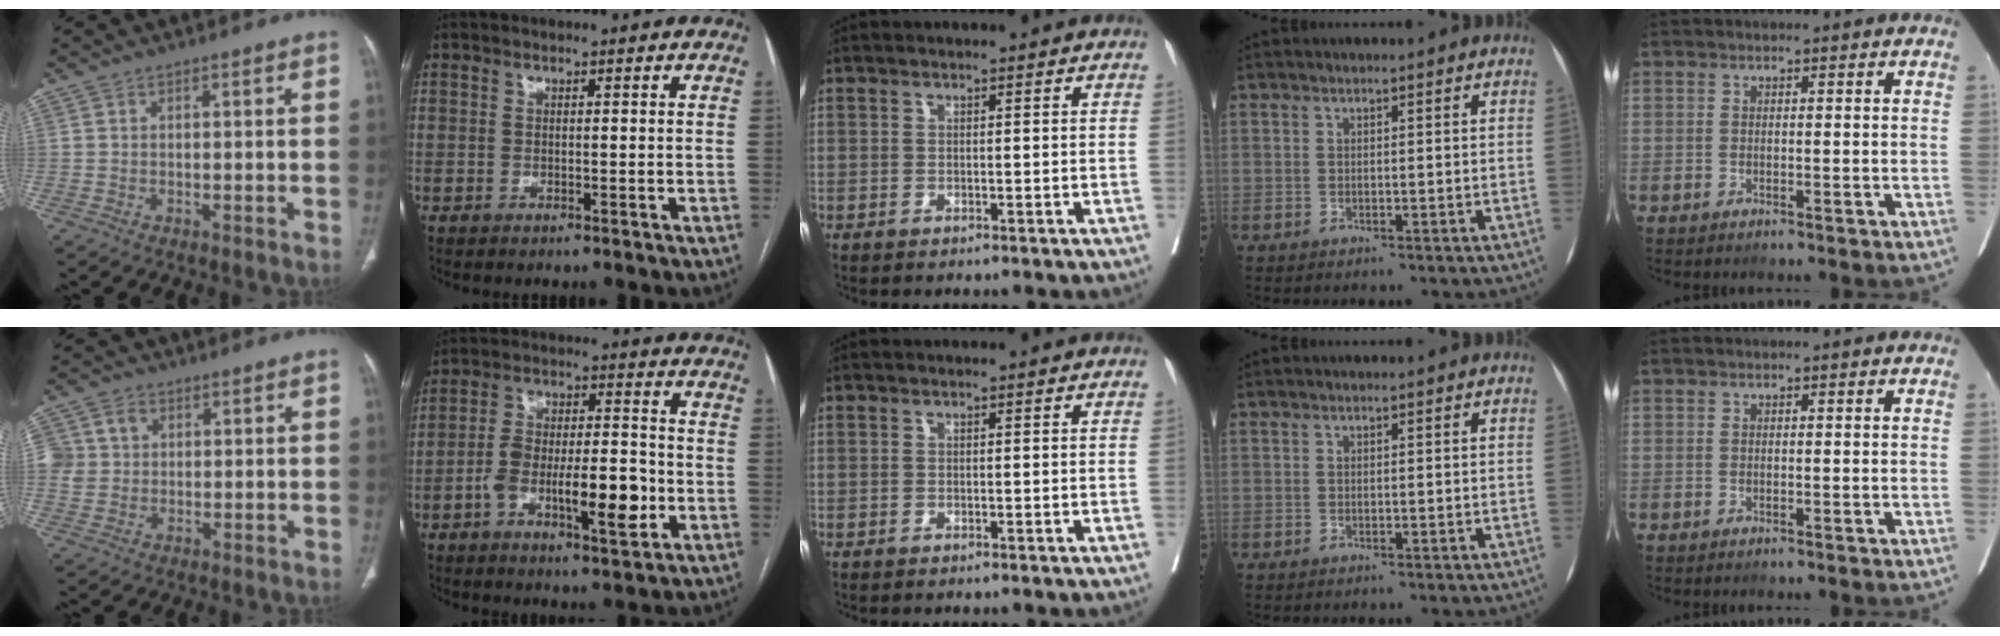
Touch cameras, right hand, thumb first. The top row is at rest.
{"thumb": {"total": 7.3, "force": [1.4, 6.4, 3.0], "torque": [-0.056, 0.014, 0.030]}, "index": {"total": 12.5, "force": [-3.8, 3.7, 11.3], "torque": [-0.192, 0.016, -0.059]}}